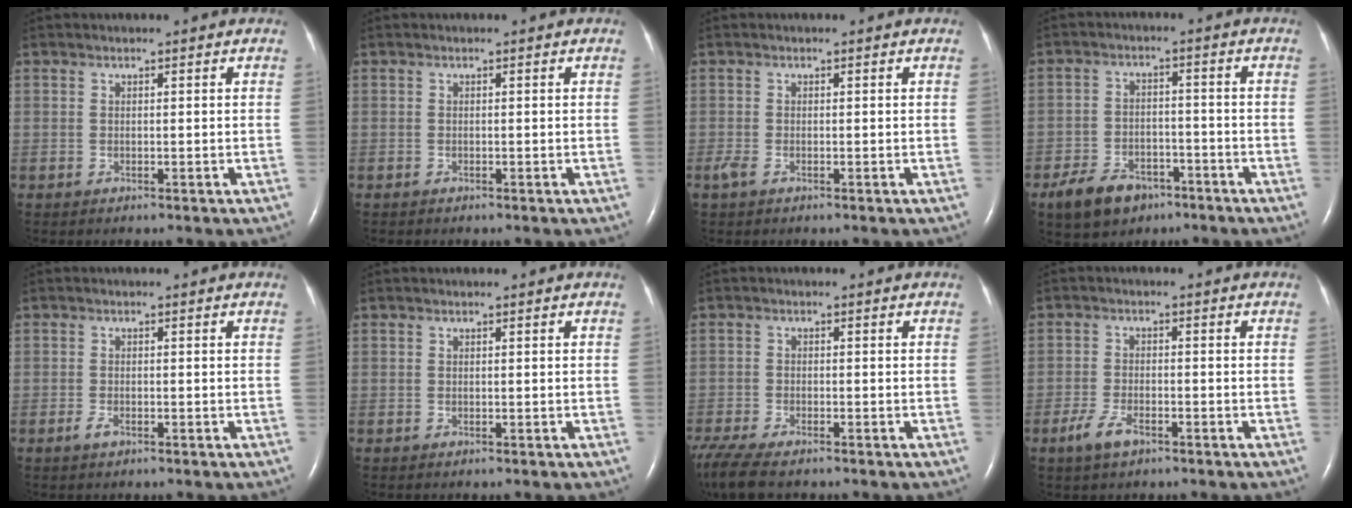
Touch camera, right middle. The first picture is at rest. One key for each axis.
{"total": 0.0}
{"total": 1.2, "fx": -0.7, "fy": 0.4, "fz": 0.8, "tx": -0.028, "ty": -0.004, "tz": -0.014}
{"total": 7.8, "fx": -5.1, "fy": 4.6, "fz": 3.6, "tx": -0.079, "ty": 0.000, "tz": -0.081}
{"total": 1.3, "fx": -0.8, "fy": 0.5, "fz": 0.9, "tx": -0.024, "ty": -0.002, "tz": -0.014}
{"total": 0.0}
{"total": 9.2, "fx": -7.2, "fy": 2.5, "fz": 5.2, "tx": -0.107, "ty": -0.019, "tz": -0.124}
{"total": 3.9, "fx": -2.5, "fy": 1.4, "fz": 2.7, "tx": -0.065, "ty": -0.002, "tz": -0.047}